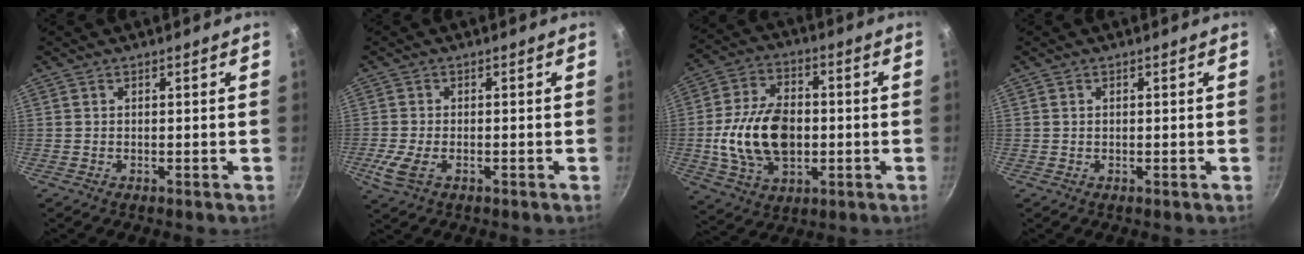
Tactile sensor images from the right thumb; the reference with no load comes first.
{"total": 4.8, "force": [-1.6, 2.6, 3.7], "torque": [-0.085, -0.006, -0.034]}
{"total": 17.0, "force": [-1.3, 11.1, 12.7], "torque": [-0.212, 0.016, -0.020]}
{"total": 0.5, "force": [0.1, 0.4, 0.3], "torque": [-0.007, 0.002, 0.003]}